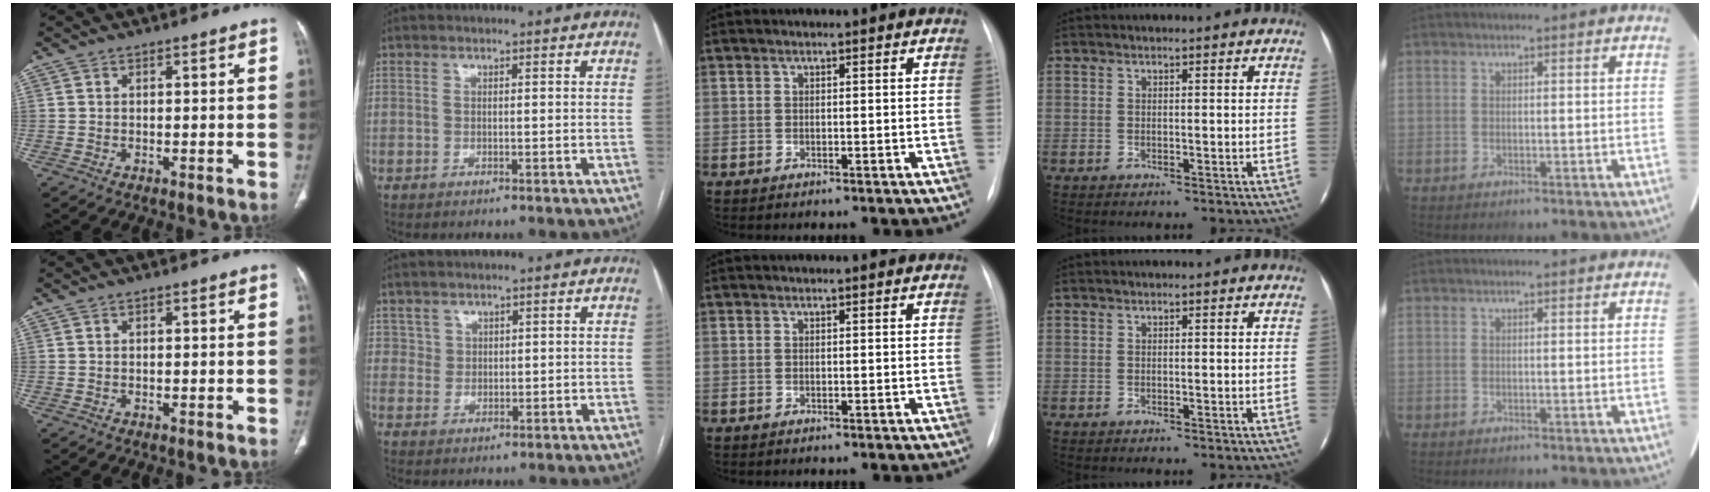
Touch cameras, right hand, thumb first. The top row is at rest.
{"index": {"total": 2.3, "force": [1.3, 1.8, -0.2], "torque": [0.020, 0.005, 0.017]}}